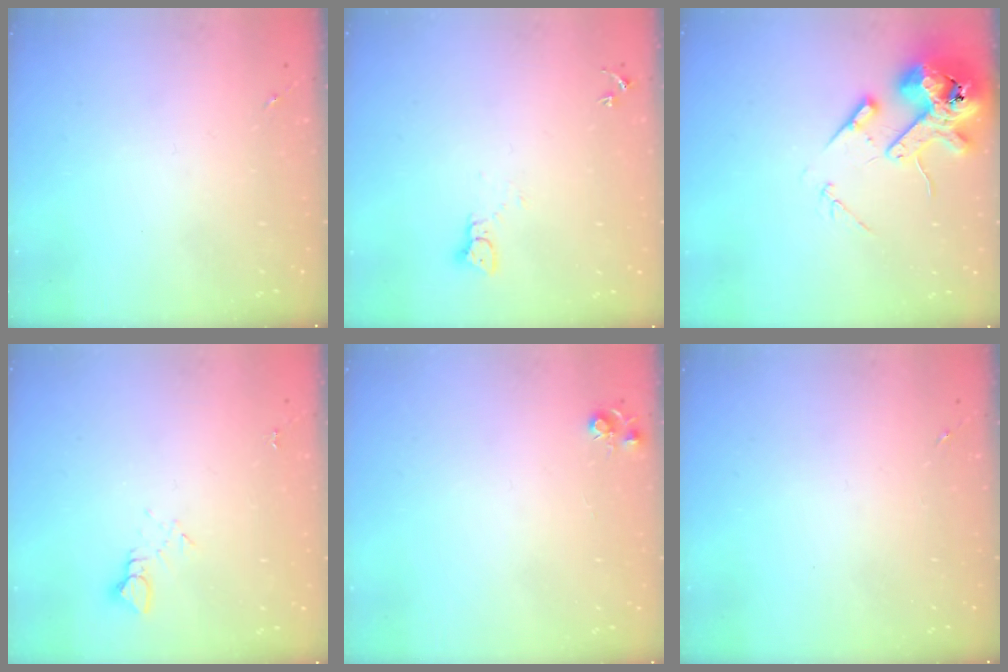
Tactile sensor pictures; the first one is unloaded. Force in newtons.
{"total": 3.3, "press": 3.3, "slide": 0.1}
{"total": 14.6, "press": 14.4, "slide": 2.5}
{"total": 4.2, "press": 4.2, "slide": 0.4}
{"total": 5.1, "press": 5.0, "slide": 0.5}
{"total": 0.0}